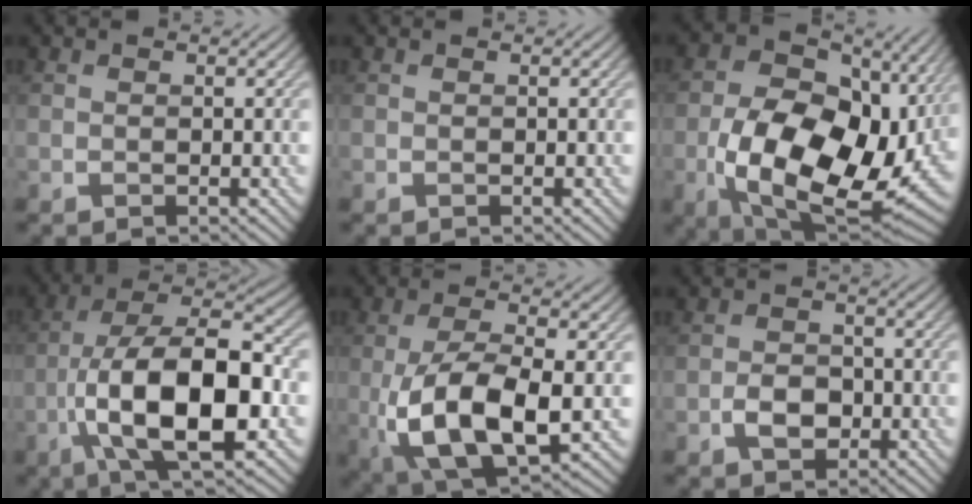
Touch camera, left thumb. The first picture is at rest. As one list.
[{"total": 0.0}, {"total": 17.6, "force": [-2.7, 11.6, 13.0], "torque": [-0.246, -0.037, -0.034]}, {"total": 15.1, "force": [-3.9, 6.4, 13.1], "torque": [-0.231, 0.002, -0.082]}, {"total": 12.9, "force": [-2.2, 5.8, 11.3], "torque": [-0.242, -0.017, -0.035]}, {"total": 3.3, "force": [-1.3, 2.3, 2.0], "torque": [-0.036, 0.004, -0.027]}]